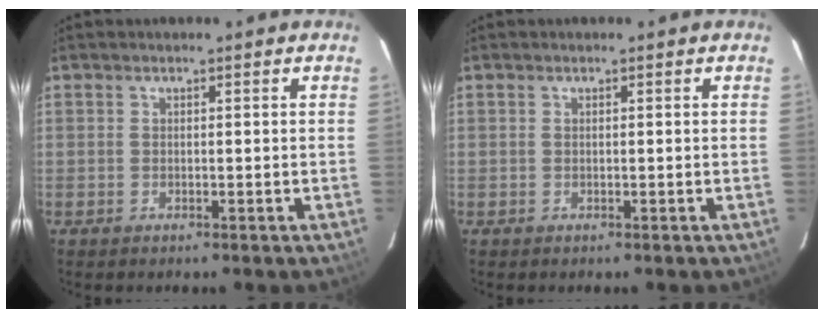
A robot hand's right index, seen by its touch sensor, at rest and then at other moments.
{"total": 0.0}